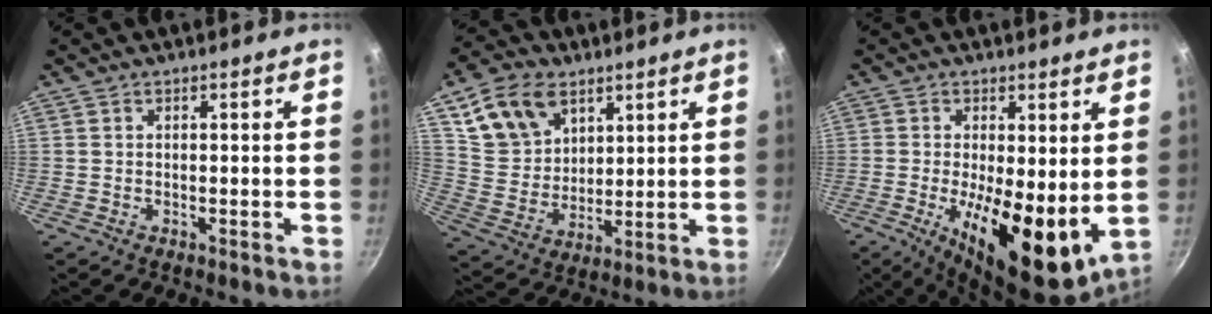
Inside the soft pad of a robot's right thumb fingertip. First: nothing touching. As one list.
[{"total": 13.7, "force": [7.0, 9.5, 6.9], "torque": [-0.106, -0.019, 0.144]}, {"total": 16.2, "force": [-1.6, 6.2, 14.9], "torque": [-0.205, -0.024, -0.017]}]